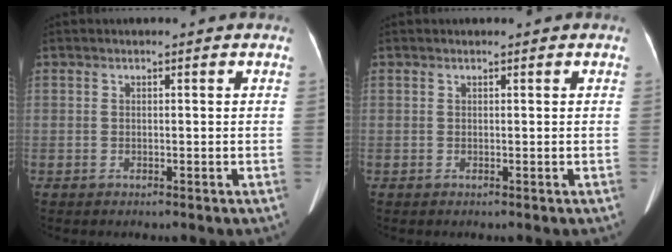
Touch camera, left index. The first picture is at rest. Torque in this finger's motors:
{"motor_torque": [0.00, 0.00, 0.00, 0.00]}